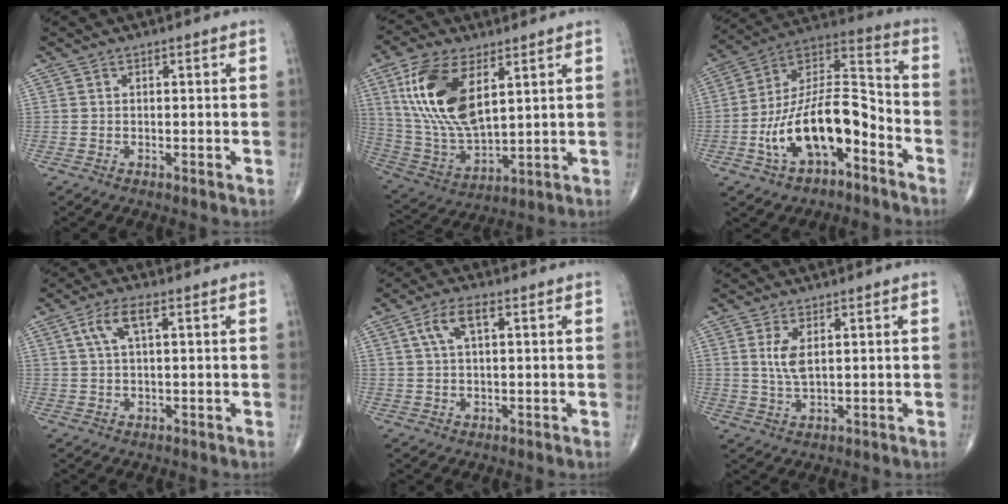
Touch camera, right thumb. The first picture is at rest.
{"total": 17.7, "force": [6.4, 8.4, 14.2], "torque": [-0.281, -0.023, 0.132]}
{"total": 18.7, "force": [-7.2, 8.6, 14.9], "torque": [-0.252, 0.071, -0.127]}
{"total": 5.4, "force": [1.9, 1.9, 4.7], "torque": [-0.101, 0.008, 0.038]}
{"total": 5.6, "force": [1.9, 2.3, 4.7], "torque": [-0.097, 0.008, 0.037]}
{"total": 4.2, "force": [1.2, 1.6, 3.7], "torque": [-0.077, -0.009, 0.031]}